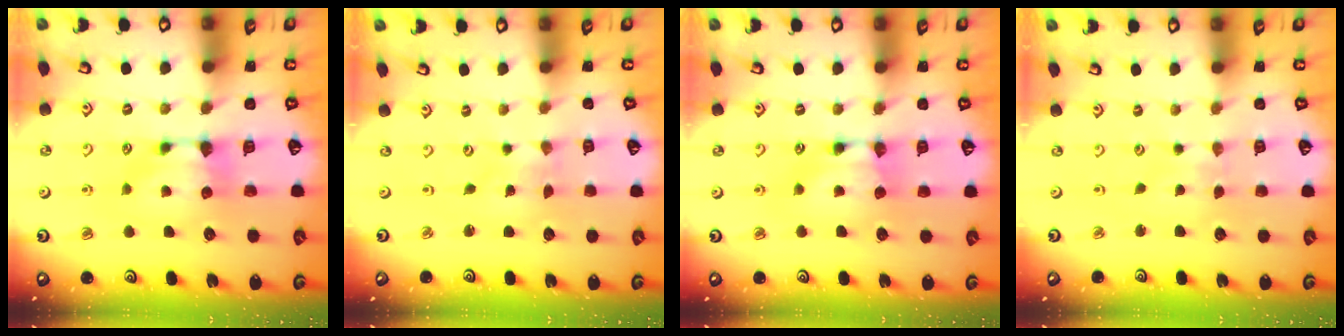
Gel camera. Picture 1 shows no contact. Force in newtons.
{"total": 6.0, "press": 6.0, "slide": 0.6}
{"total": 1.7, "press": 1.7, "slide": 0.1}
{"total": 2.9, "press": 2.9, "slide": 0.4}